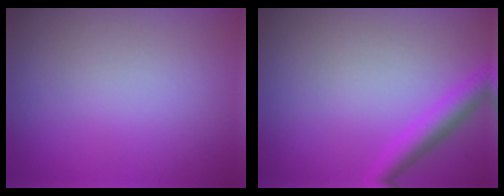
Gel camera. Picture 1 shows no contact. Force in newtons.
{"total": 2.9, "press": 2.9, "slide": 0.1}